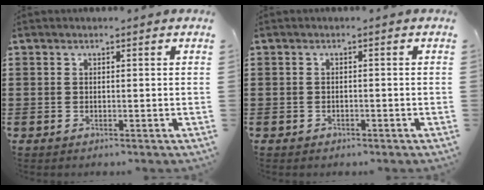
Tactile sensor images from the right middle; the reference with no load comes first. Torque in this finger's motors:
{"motor_torque": [0.09, 0.29, 0.00, -0.01]}